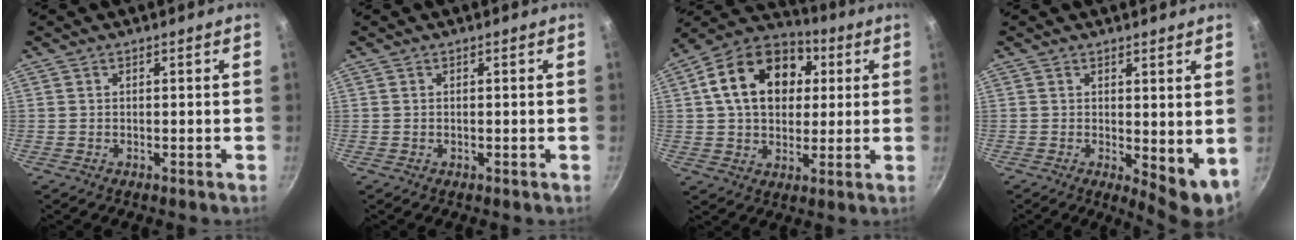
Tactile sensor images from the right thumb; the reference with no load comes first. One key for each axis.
{"total": 0.0}
{"total": 18.4, "fx": 4.2, "fy": 13.4, "fz": 11.9, "tx": -0.176, "ty": 0.023, "tz": 0.056}
{"total": 6.4, "fx": 0.9, "fy": 2.6, "fz": 5.8, "tx": -0.073, "ty": -0.013, "tz": 0.018}